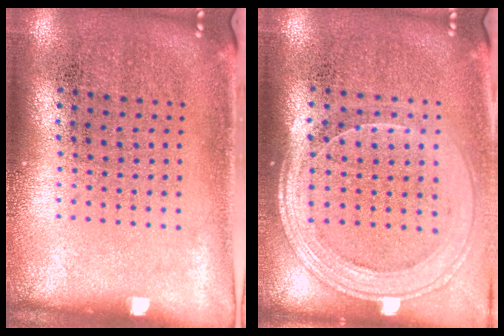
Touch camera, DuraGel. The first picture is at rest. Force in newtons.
{"total": 1.8, "press": 1.6, "slide": 0.7}